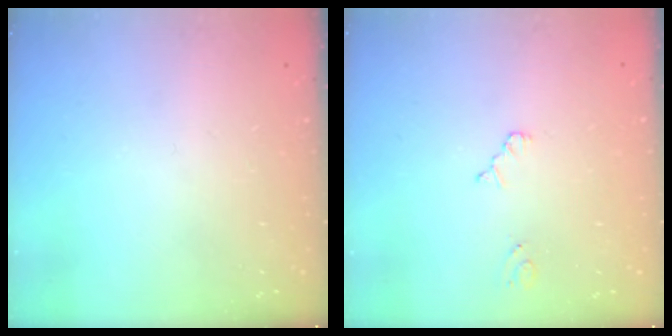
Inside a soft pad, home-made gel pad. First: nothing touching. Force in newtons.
{"total": 2.5, "press": 2.5, "slide": 0.4}